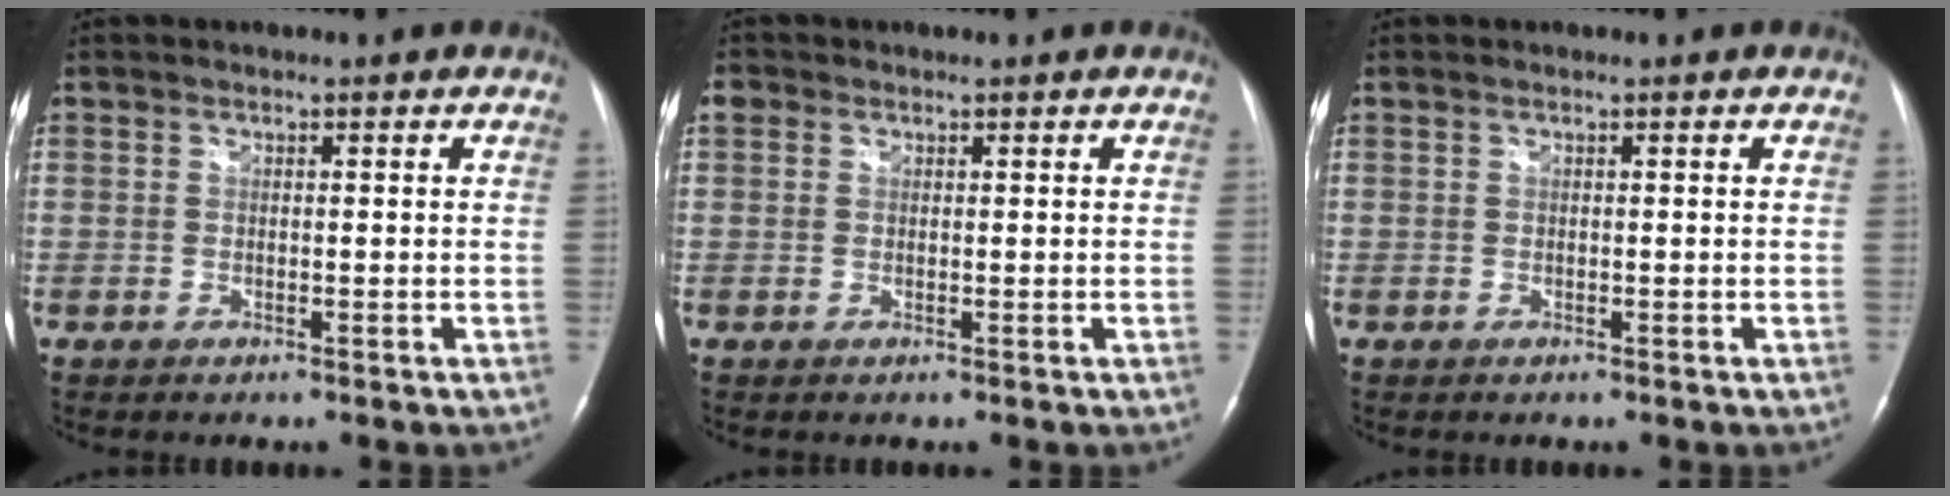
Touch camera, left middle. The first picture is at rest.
{"total": 1.7, "force": [0.7, 1.5, 0.4], "torque": [-0.006, 0.014, 0.011]}
{"total": 0.0}